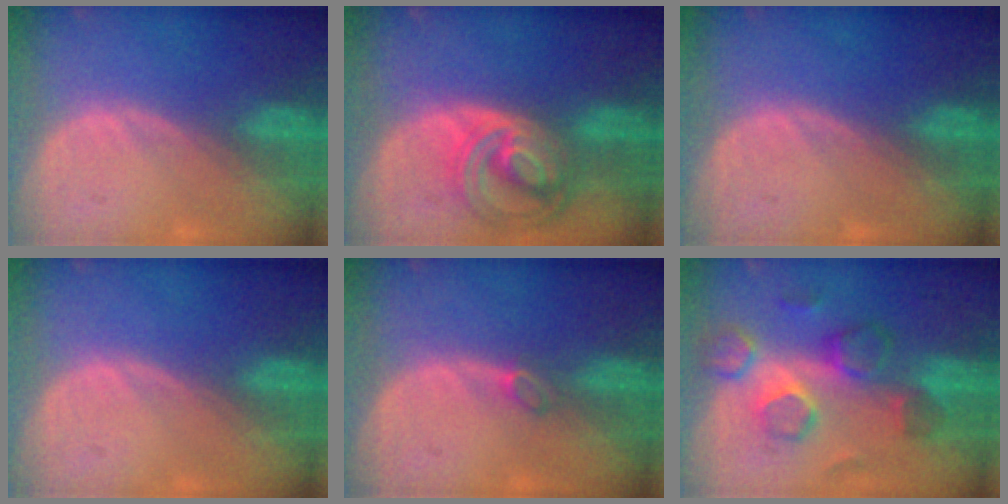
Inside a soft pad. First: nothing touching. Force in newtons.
{"total": 8.7, "press": 7.6, "slide": 4.3}
{"total": 0.0}
{"total": 0.0}
{"total": 1.4, "press": 1.3, "slide": 0.3}
{"total": 8.4, "press": 8.2, "slide": 1.9}